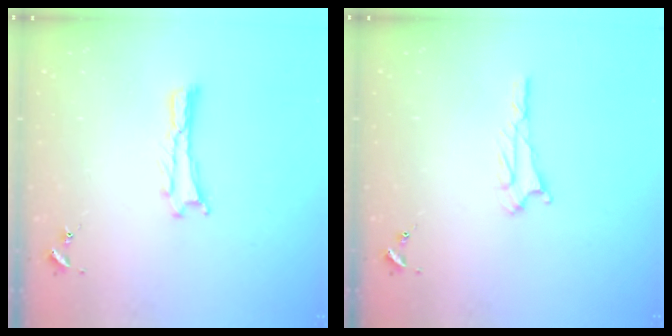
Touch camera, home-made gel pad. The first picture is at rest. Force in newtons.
{"total": 1.6, "press": 1.6, "slide": 0.1}